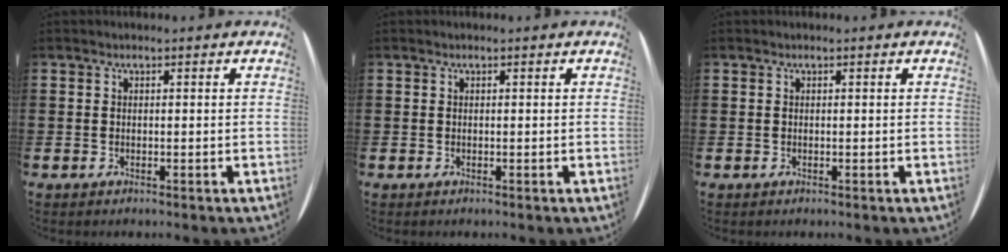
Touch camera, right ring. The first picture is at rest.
{"total": 0.0}
{"total": 0.0}